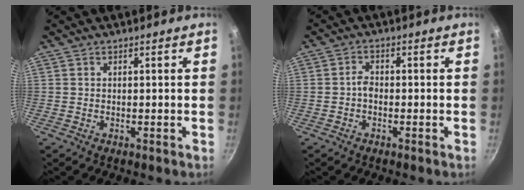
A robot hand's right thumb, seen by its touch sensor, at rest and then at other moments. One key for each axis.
{"total": 2.0, "fx": -0.7, "fy": 1.3, "fz": 1.3, "tx": -0.021, "ty": 0.012, "tz": -0.015}